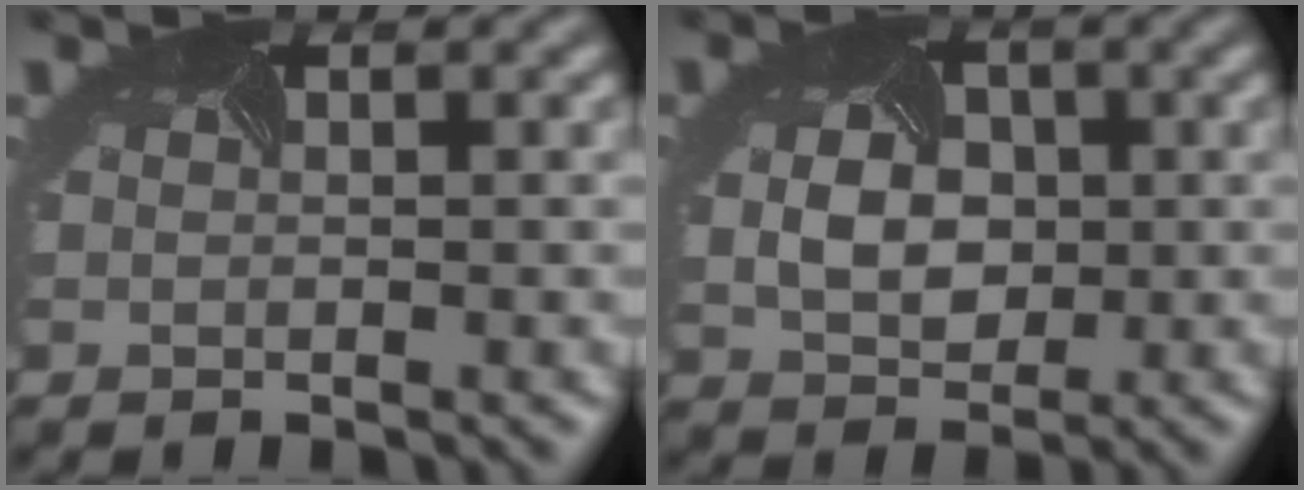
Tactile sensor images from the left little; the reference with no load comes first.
{"total": 4.7, "force": [0.1, 3.7, 3.0], "torque": [-0.055, 0.000, 0.000]}